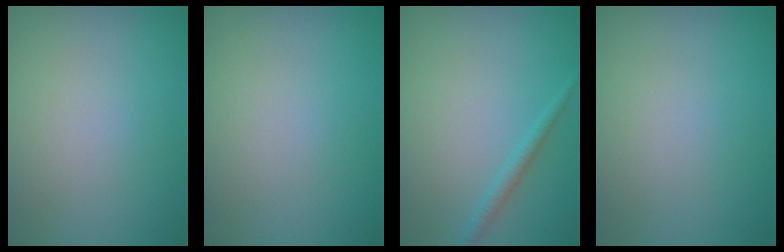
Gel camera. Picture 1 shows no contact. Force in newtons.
{"total": 0.0}
{"total": 1.3, "press": 1.3, "slide": 0.1}
{"total": 0.0}